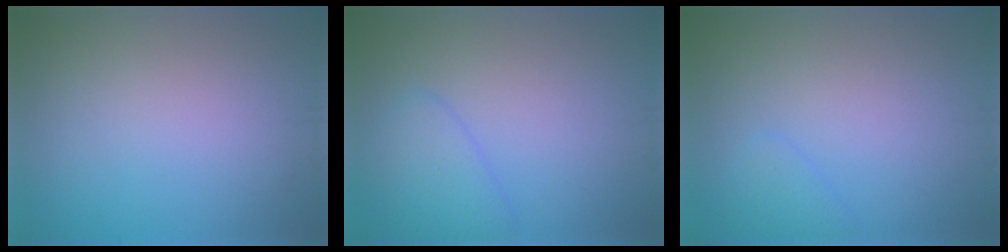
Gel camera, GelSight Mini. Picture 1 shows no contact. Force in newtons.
{"total": 2.7, "press": 2.6, "slide": 0.2}
{"total": 1.2, "press": 1.2, "slide": 0.1}